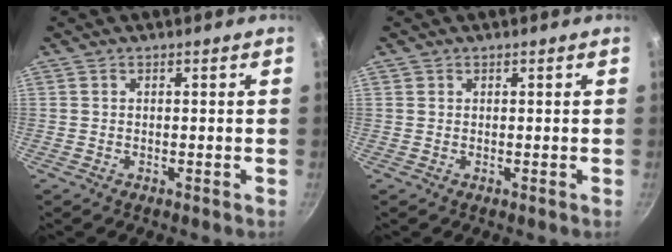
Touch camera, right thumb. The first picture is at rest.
{"total": 0.5, "force": [0.2, 0.5, 0.1], "torque": [0.002, 0.002, 0.002]}